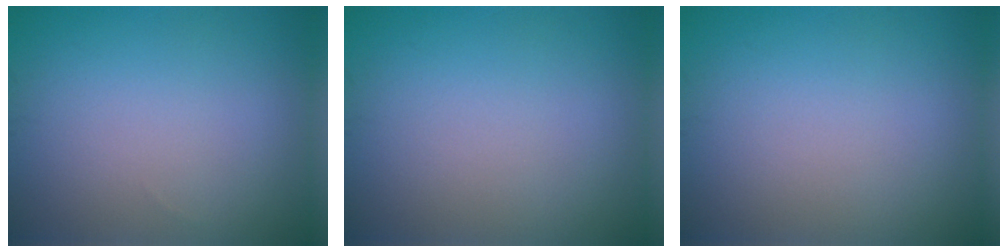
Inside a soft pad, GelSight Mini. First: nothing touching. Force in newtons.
{"total": 0.0}
{"total": 0.0}